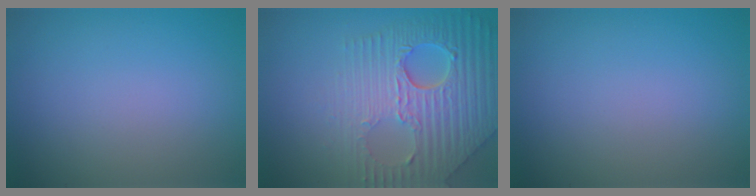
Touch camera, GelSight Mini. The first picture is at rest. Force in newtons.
{"total": 8.7, "press": 6.0, "slide": 6.3}
{"total": 0.0}